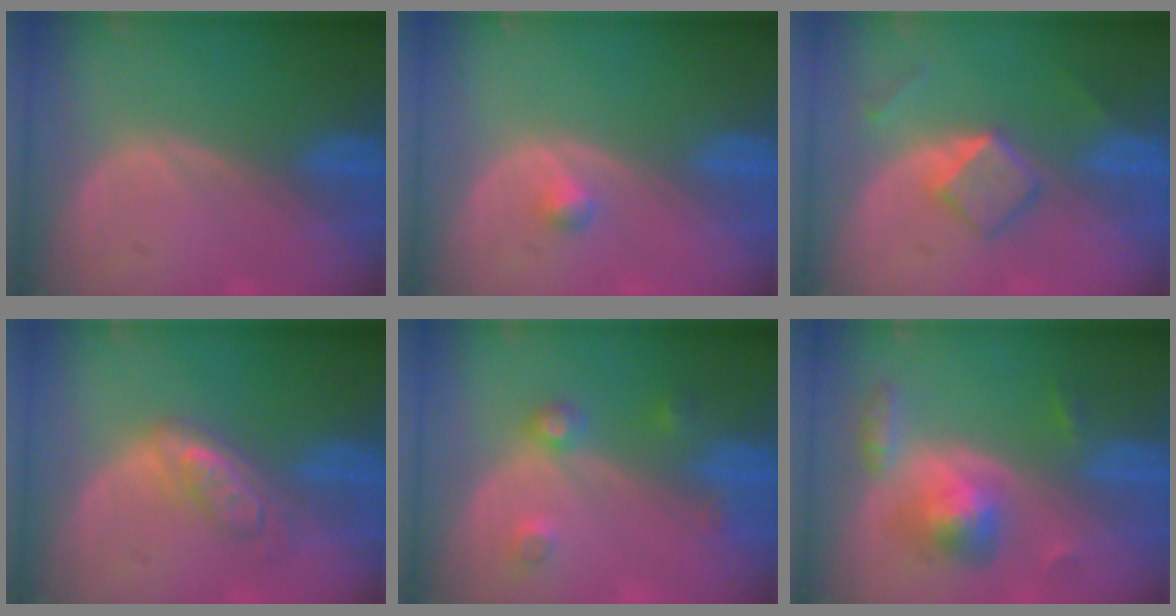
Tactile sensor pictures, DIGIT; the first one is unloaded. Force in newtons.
{"total": 1.1, "press": 1.1, "slide": 0.1}
{"total": 5.3, "press": 4.6, "slide": 2.7}
{"total": 5.3, "press": 4.6, "slide": 2.7}
{"total": 3.6, "press": 3.4, "slide": 1.3}
{"total": 5.7, "press": 5.7, "slide": 0.4}